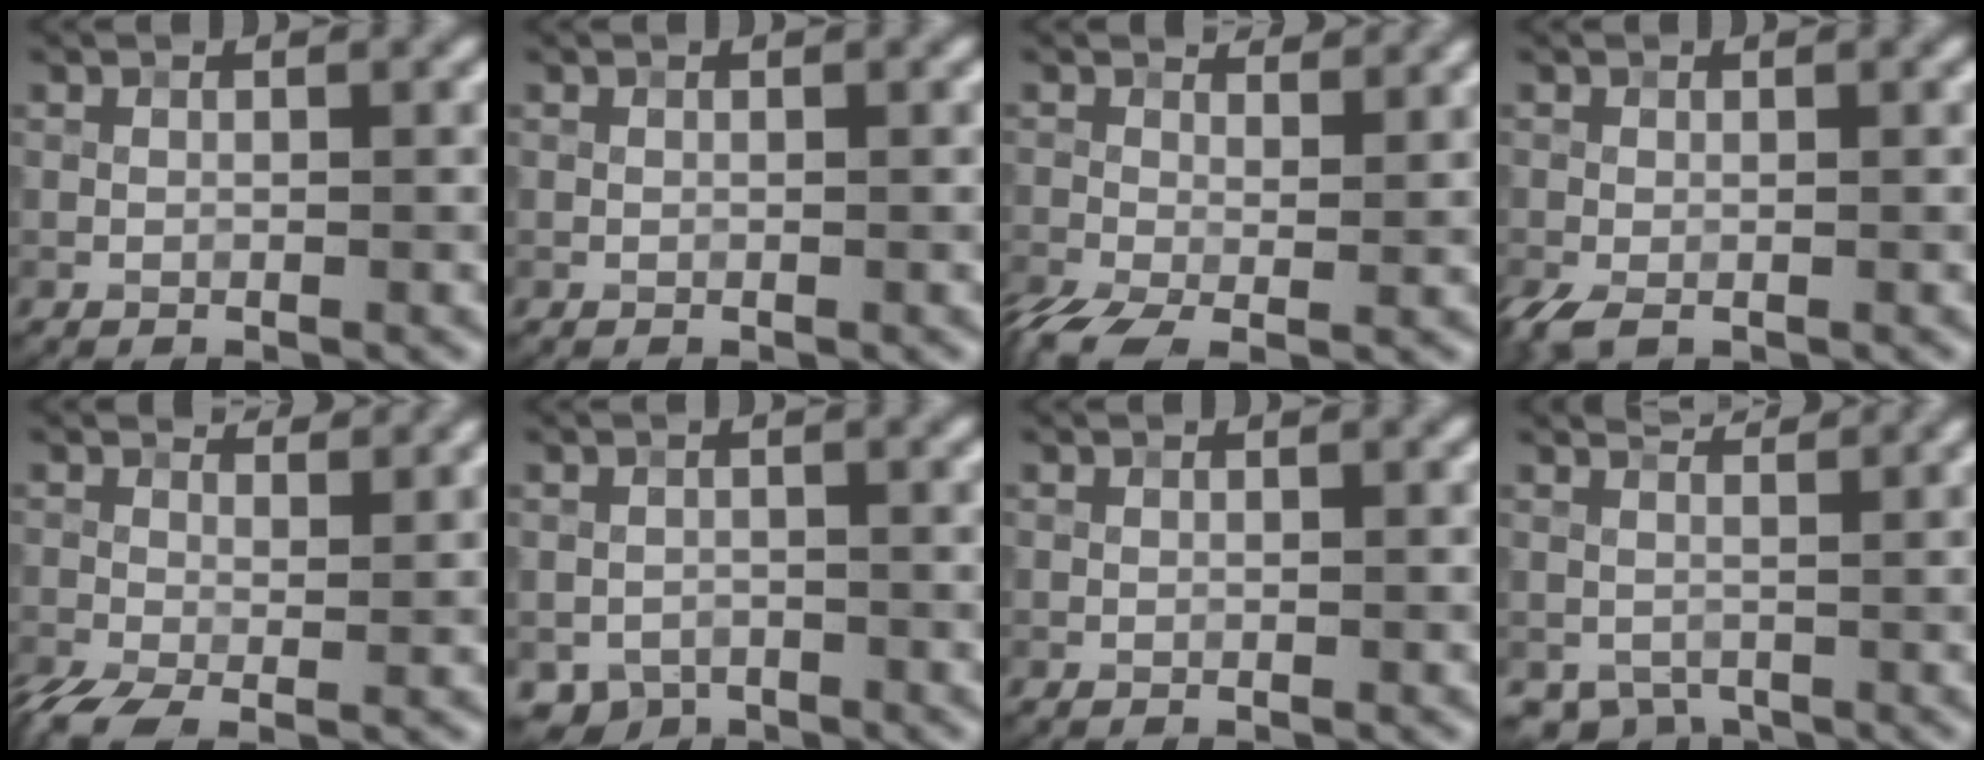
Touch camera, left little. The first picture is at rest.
{"total": 0.0}
{"total": 4.6, "force": [-0.4, 2.6, 3.8], "torque": [-0.091, -0.008, -0.017]}
{"total": 2.8, "force": [-1.2, 1.7, 1.8], "torque": [-0.053, -0.006, -0.027]}
{"total": 4.4, "force": [0.1, 2.5, 3.5], "torque": [-0.087, -0.006, -0.006]}
{"total": 2.1, "force": [-1.2, 1.7, 0.4], "torque": [-0.007, -0.007, -0.023]}
{"total": 0.0}
{"total": 2.2, "force": [1.3, 1.4, 1.1], "torque": [-0.020, -0.004, 0.024]}